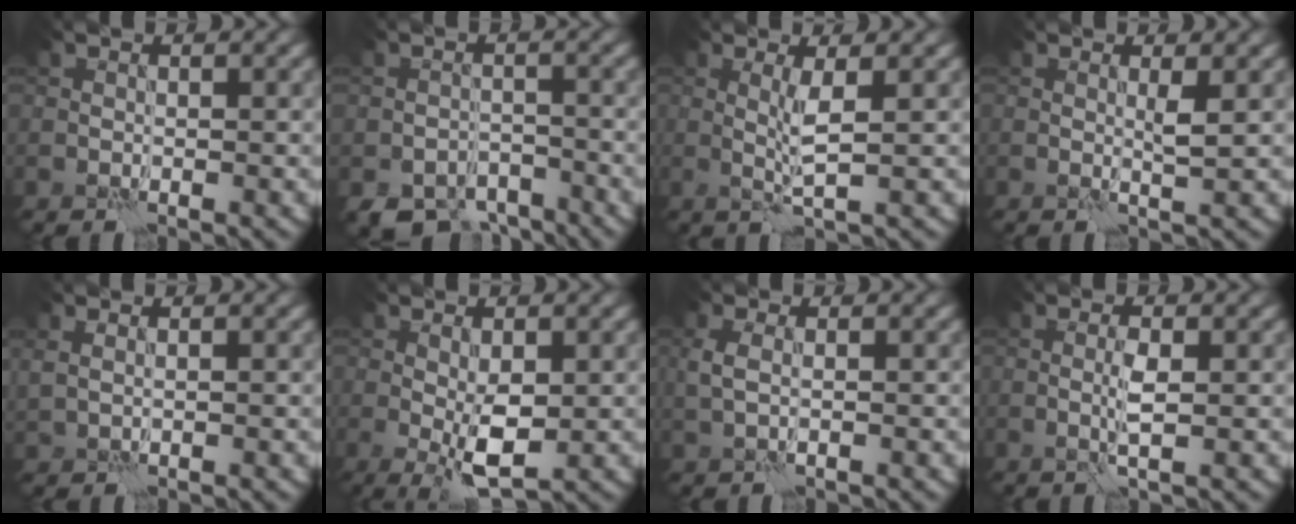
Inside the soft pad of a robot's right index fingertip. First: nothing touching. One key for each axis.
{"total": 5.1, "fx": -3.7, "fy": 2.7, "fz": 2.1, "tx": -0.021, "ty": -0.012, "tz": -0.061}
{"total": 2.3, "fx": 0.4, "fy": 0.1, "fz": 2.2, "tx": -0.050, "ty": -0.002, "tz": 0.008}
{"total": 1.1, "fx": 0.4, "fy": -0.1, "fz": 1.0, "tx": -0.022, "ty": 0.000, "tz": 0.005}
{"total": 0.9, "fx": 0.5, "fy": 0.4, "fz": 0.7, "tx": -0.019, "ty": 0.000, "tz": 0.014}
{"total": 3.8, "fx": -0.3, "fy": 1.4, "fz": 3.6, "tx": -0.067, "ty": -0.006, "tz": -0.003}
{"total": 1.6, "fx": 0.3, "fy": 0.8, "fz": 1.3, "tx": -0.032, "ty": 0.003, "tz": 0.005}
{"total": 1.9, "fx": 0.0, "fy": 0.2, "fz": 1.8, "tx": -0.038, "ty": 0.004, "tz": -0.003}